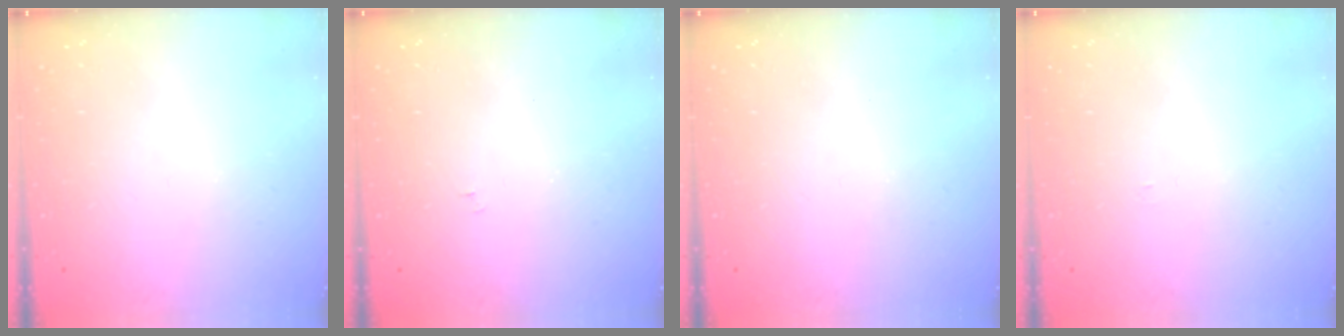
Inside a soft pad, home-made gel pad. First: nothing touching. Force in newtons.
{"total": 3.7, "press": 3.7, "slide": 0.5}
{"total": 0.0}
{"total": 3.5, "press": 3.5, "slide": 0.4}